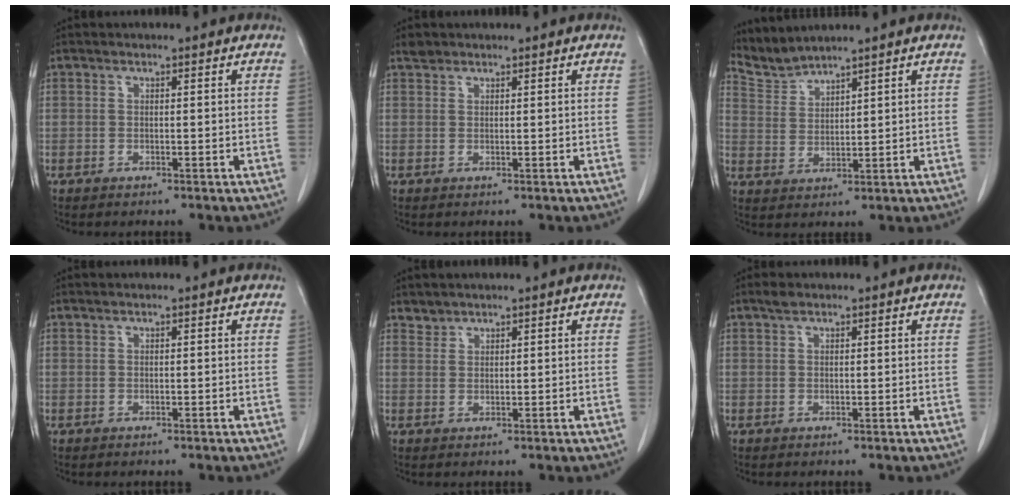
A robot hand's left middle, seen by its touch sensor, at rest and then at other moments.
{"total": 1.2, "force": [1.1, 0.5, 0.0], "torque": [-0.003, 0.004, 0.019]}
{"total": 4.2, "force": [4.1, -0.6, -0.6], "torque": [0.000, -0.002, 0.094]}
{"total": 0.0}
{"total": 1.3, "force": [1.2, 0.4, -0.3], "torque": [0.007, 0.002, 0.023]}
{"total": 1.1, "force": [0.9, 0.4, 0.5], "torque": [-0.015, 0.006, 0.017]}